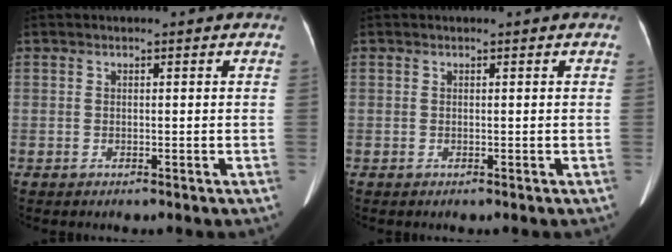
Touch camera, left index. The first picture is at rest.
{"total": 0.0}